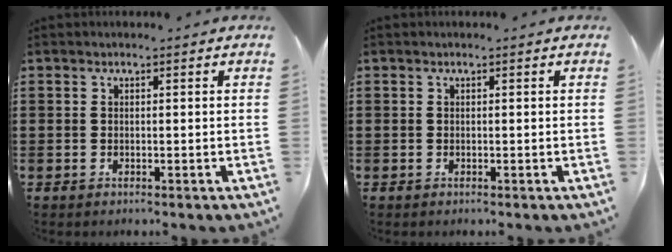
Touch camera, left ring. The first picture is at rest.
{"total": 0.0}